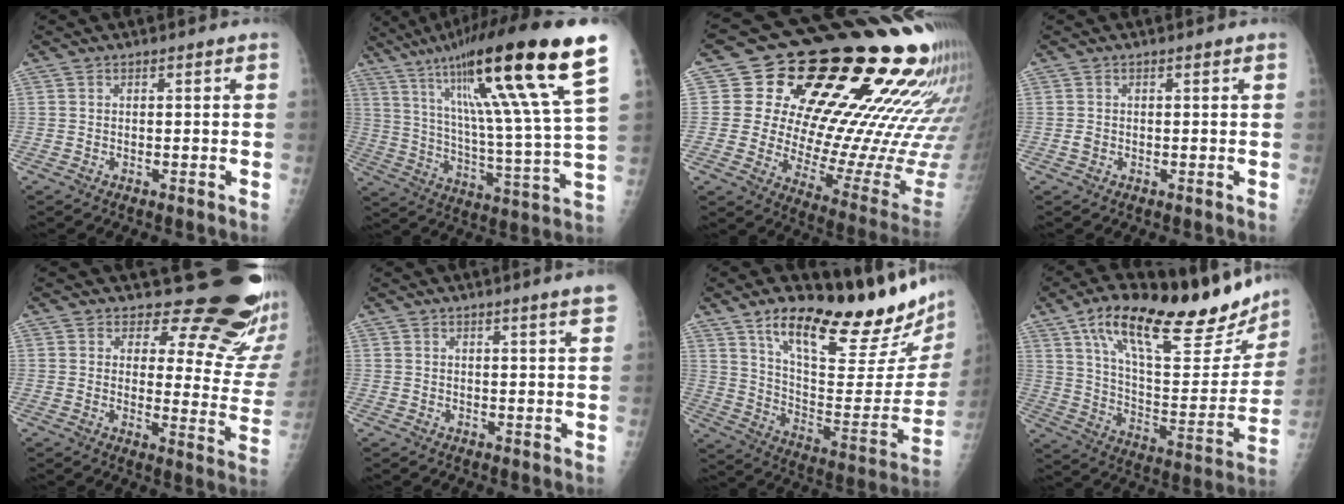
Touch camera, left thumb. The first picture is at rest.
{"total": 27.7, "force": [15.0, 2.9, 23.0], "torque": [-0.366, -0.041, 0.244]}
{"total": 29.6, "force": [18.0, 10.6, 21.0], "torque": [-0.244, -0.085, 0.253]}
{"total": 1.3, "force": [0.2, 0.9, 0.9], "torque": [-0.010, 0.001, 0.006]}
{"total": 18.2, "force": [15.6, 6.1, 7.2], "torque": [-0.037, -0.150, 0.170]}
{"total": 3.8, "force": [2.5, -0.3, 2.8], "torque": [-0.033, -0.008, 0.034]}
{"total": 26.8, "force": [19.4, 5.6, 17.5], "torque": [-0.223, -0.109, 0.298]}
{"total": 29.7, "force": [19.7, 9.4, 20.1], "torque": [-0.269, -0.053, 0.311]}